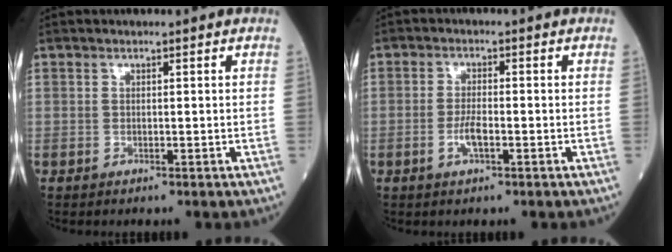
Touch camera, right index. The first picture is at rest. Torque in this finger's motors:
{"motor_torque": [0.27, -0.13, 0.20, 0.08]}